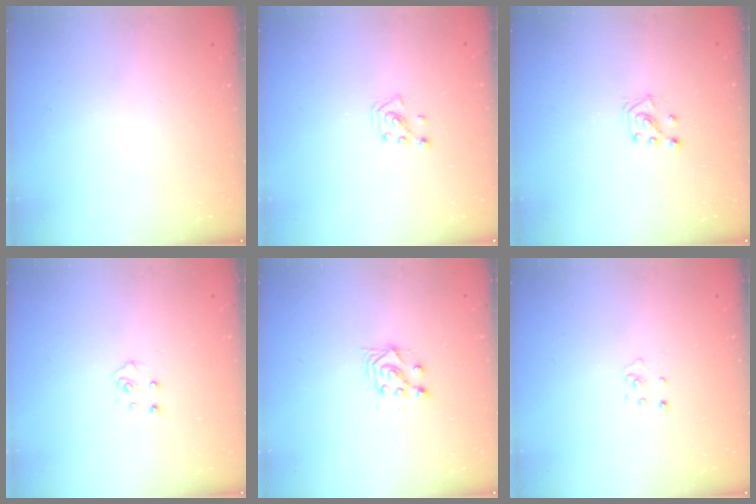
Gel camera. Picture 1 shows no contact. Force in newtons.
{"total": 2.6, "press": 2.6, "slide": 0.5}
{"total": 4.4, "press": 4.3, "slide": 0.6}
{"total": 4.6, "press": 4.6, "slide": 0.4}
{"total": 4.9, "press": 4.8, "slide": 1.0}
{"total": 2.3, "press": 2.3, "slide": 0.2}